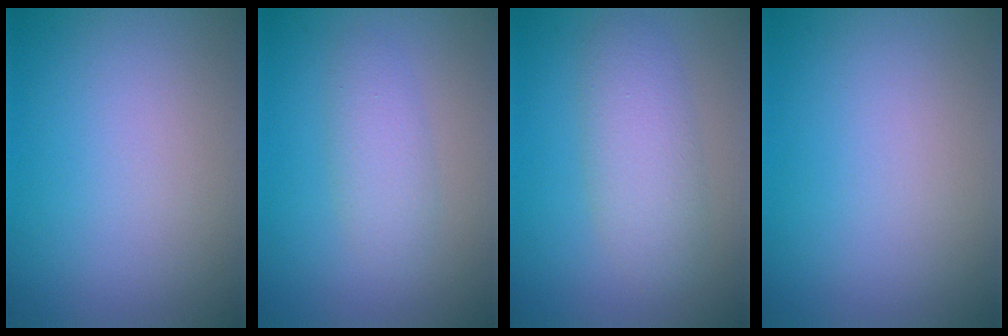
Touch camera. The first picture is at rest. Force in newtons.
{"total": 2.5, "press": 2.5, "slide": 0.1}
{"total": 4.0, "press": 4.0, "slide": 0.1}
{"total": 0.0}